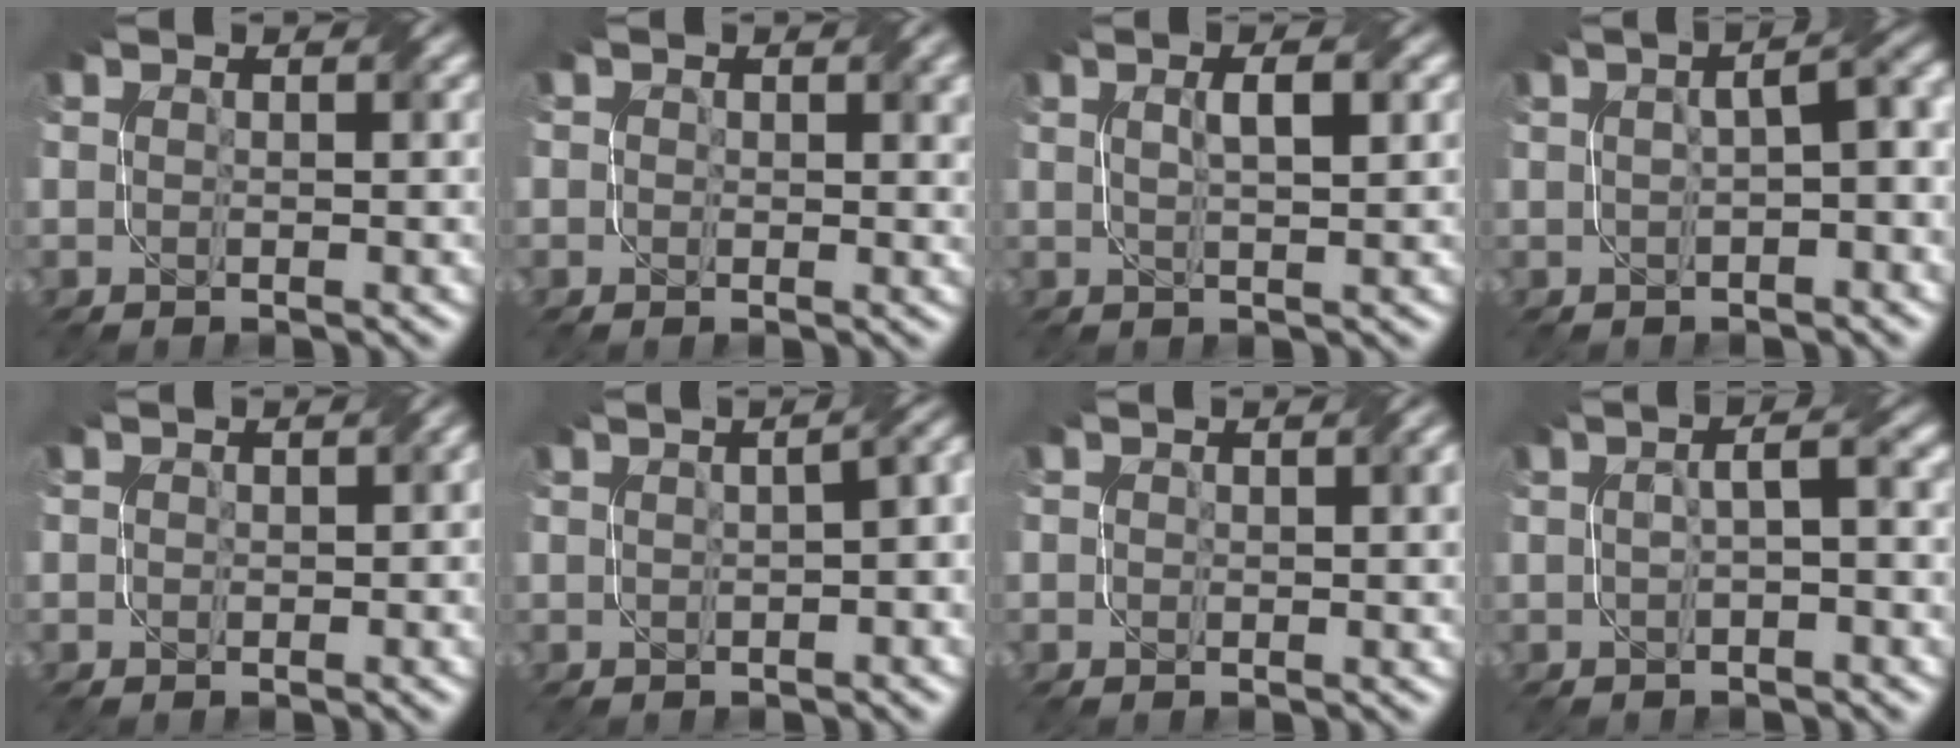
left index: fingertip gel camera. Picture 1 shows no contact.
{"total": 1.7, "force": [0.7, 1.2, 1.0], "torque": [-0.004, -0.001, 0.011]}
{"total": 2.6, "force": [0.8, 0.6, 2.4], "torque": [-0.029, 0.008, 0.016]}
{"total": 5.0, "force": [0.3, 1.6, 4.7], "torque": [-0.047, 0.019, 0.010]}
{"total": 1.1, "force": [0.0, 0.9, 0.5], "torque": [0.000, 0.000, 0.005]}
{"total": 6.9, "force": [0.6, 3.5, 5.9], "torque": [-0.031, 0.024, -0.005]}
{"total": 1.3, "force": [0.3, 0.6, 1.1], "torque": [-0.006, 0.003, 0.007]}
{"total": 2.4, "force": [-0.2, 0.5, 2.3], "torque": [-0.032, 0.012, 0.000]}